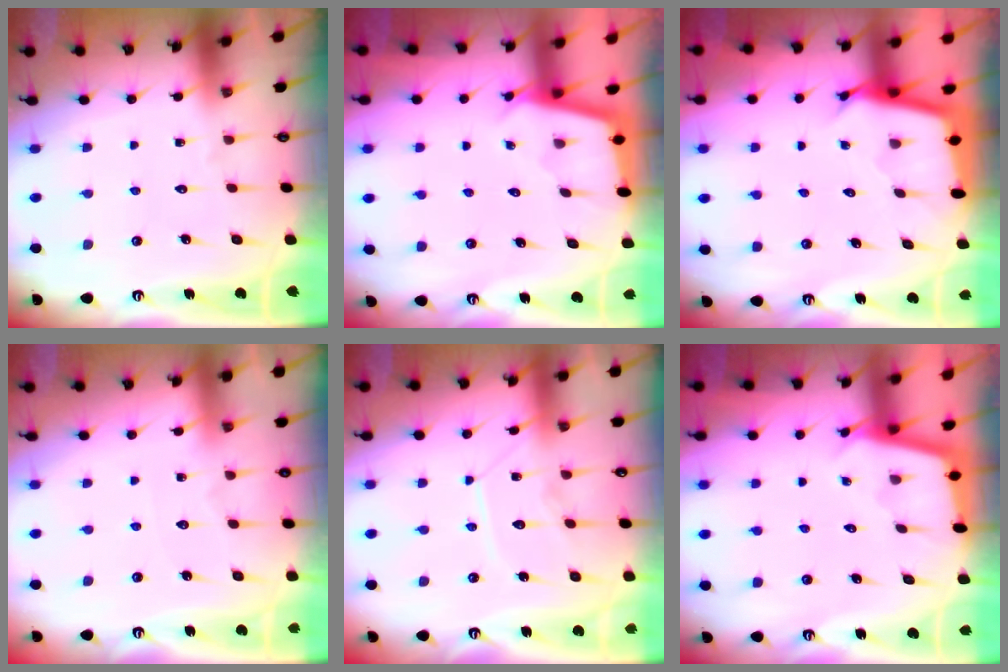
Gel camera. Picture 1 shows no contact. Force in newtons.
{"total": 2.1, "press": 2.1, "slide": 0.2}
{"total": 2.7, "press": 2.7, "slide": 0.1}
{"total": 2.8, "press": 2.8, "slide": 0.5}
{"total": 9.6, "press": 9.6, "slide": 0.7}
{"total": 2.2, "press": 2.2, "slide": 0.2}